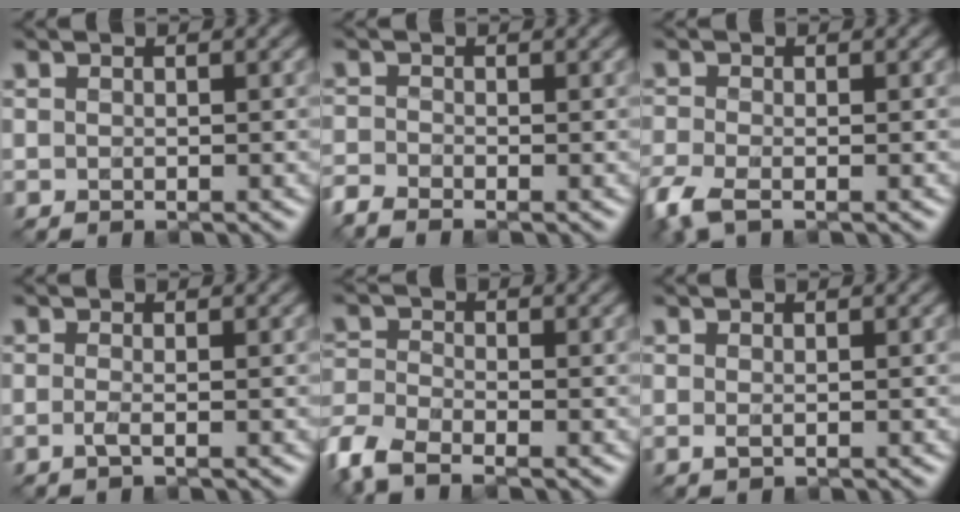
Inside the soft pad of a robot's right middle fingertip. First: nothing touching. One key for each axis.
{"total": 1.9, "fx": -1.7, "fy": 0.4, "fz": 0.7, "tx": -0.020, "ty": -0.012, "tz": -0.047}
{"total": 3.0, "fx": -1.9, "fy": 1.1, "fz": 2.1, "tx": -0.059, "ty": -0.012, "tz": -0.050}
{"total": 1.1, "fx": -0.3, "fy": 0.3, "fz": 1.1, "tx": -0.020, "ty": -0.005, "tz": -0.008}
{"total": 4.7, "fx": -3.3, "fy": 1.9, "fz": 2.8, "tx": -0.064, "ty": -0.007, "tz": -0.083}
{"total": 0.6, "fx": 0.0, "fy": 0.2, "fz": 0.6, "tx": -0.013, "ty": -0.001, "tz": 0.001}